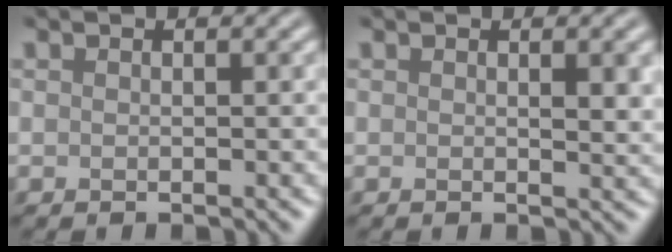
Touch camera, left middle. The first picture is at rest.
{"total": 2.1, "force": [0.2, 0.8, 2.0], "torque": [-0.029, -0.001, 0.001]}